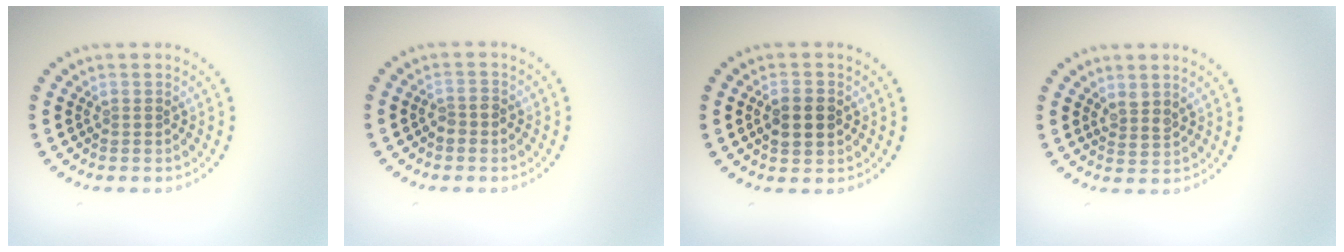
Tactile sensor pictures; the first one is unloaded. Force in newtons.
{"total": 1.4, "press": 1.3, "slide": 0.6}
{"total": 2.9, "press": 2.9, "slide": 0.2}
{"total": 1.3, "press": 1.1, "slide": 0.8}